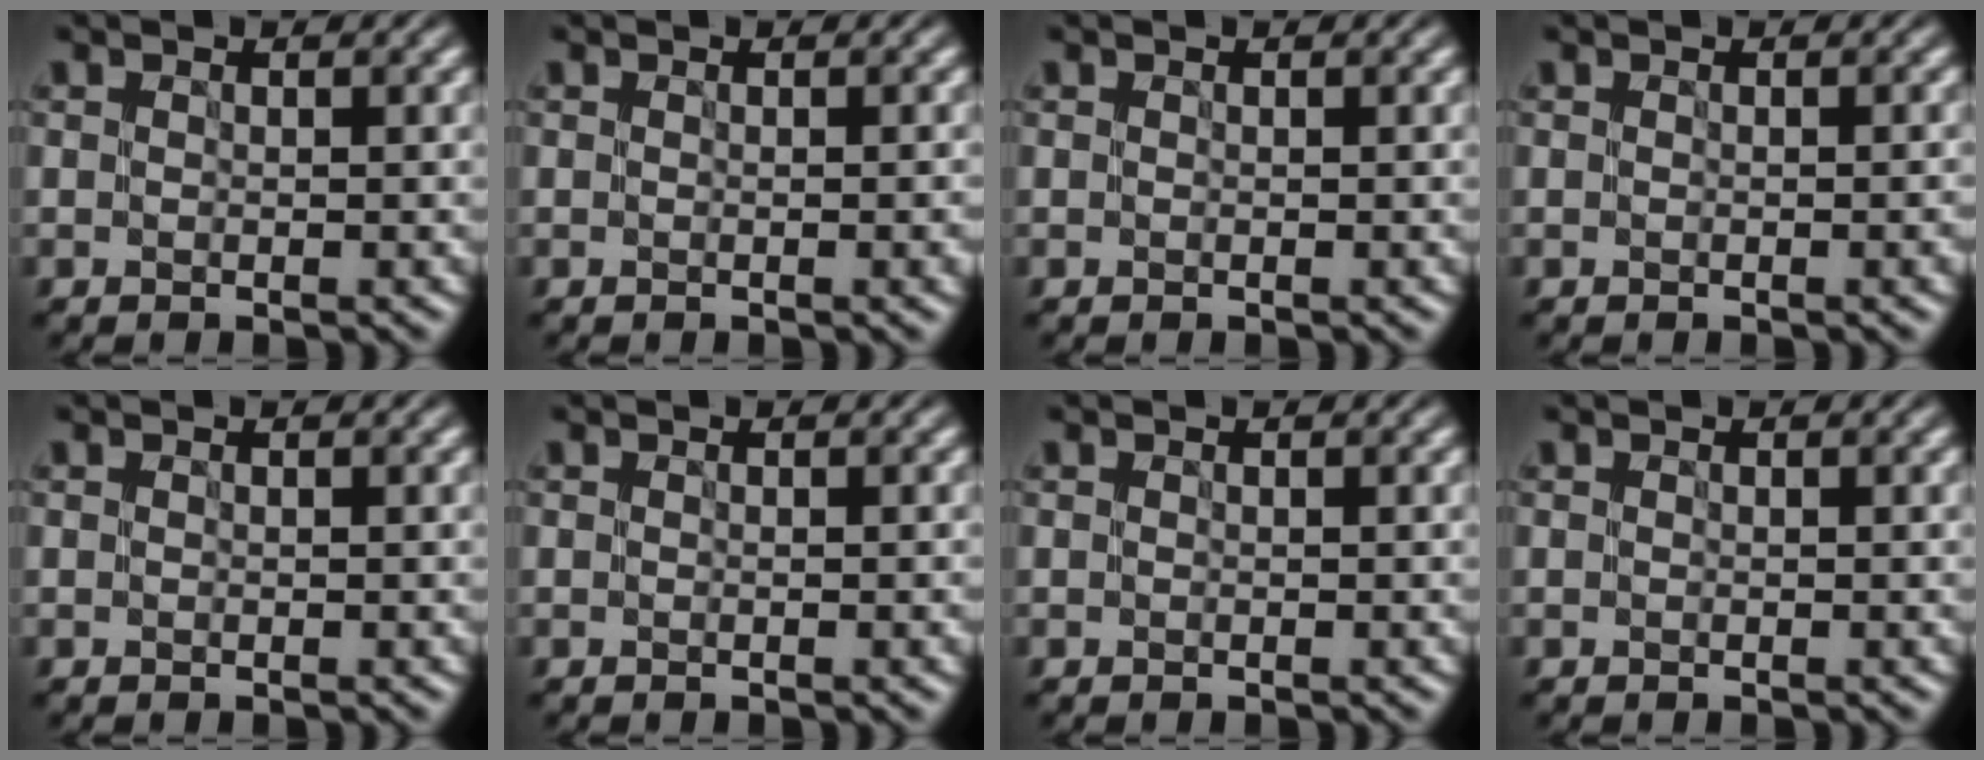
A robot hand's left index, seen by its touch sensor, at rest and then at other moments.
{"total": 1.6, "force": [-0.4, 0.7, 1.3], "torque": [-0.012, -0.002, -0.003]}
{"total": 0.0}
{"total": 1.3, "force": [-0.3, 0.6, 1.0], "torque": [-0.010, -0.001, -0.003]}
{"total": 0.0}
{"total": 0.8, "force": [-0.2, 0.3, 0.7], "torque": [-0.007, -0.001, -0.001]}
{"total": 0.0}
{"total": 0.0}